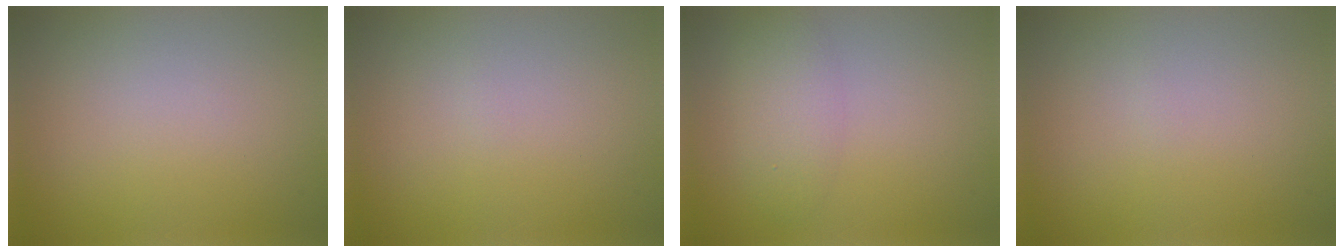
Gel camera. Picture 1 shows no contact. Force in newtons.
{"total": 0.0}
{"total": 2.8, "press": 2.8, "slide": 0.1}
{"total": 0.0}